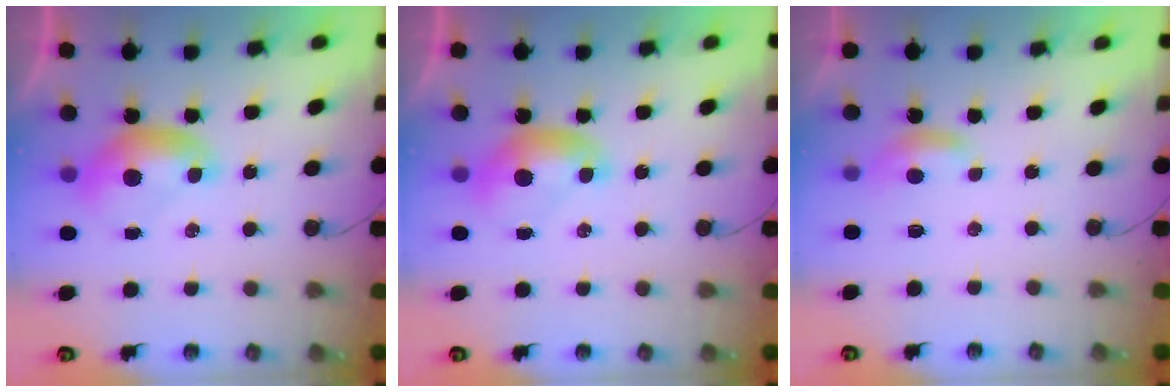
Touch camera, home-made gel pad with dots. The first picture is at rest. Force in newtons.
{"total": 0.0}
{"total": 1.7, "press": 1.6, "slide": 0.5}